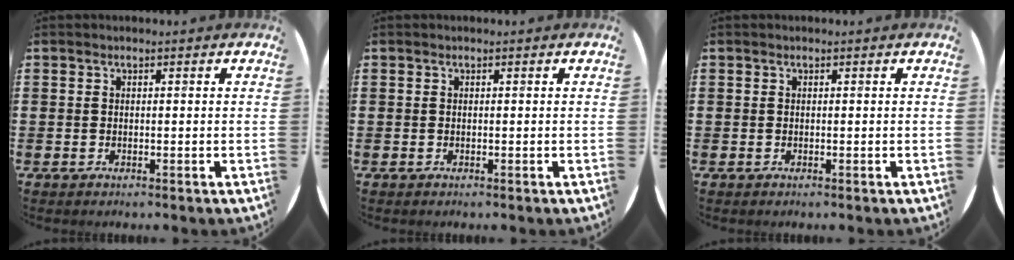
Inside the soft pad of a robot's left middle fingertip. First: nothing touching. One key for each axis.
{"total": 0.0}
{"total": 0.0}